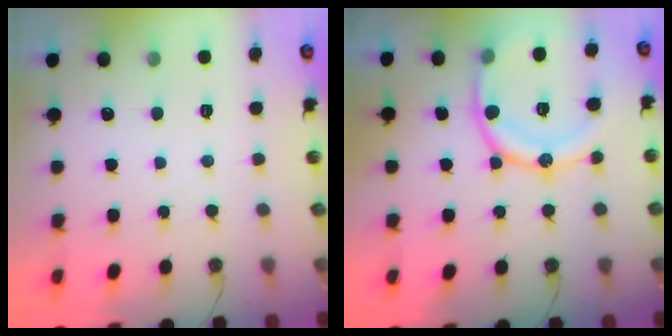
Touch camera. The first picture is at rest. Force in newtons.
{"total": 16.8, "press": 16.8, "slide": 1.1}